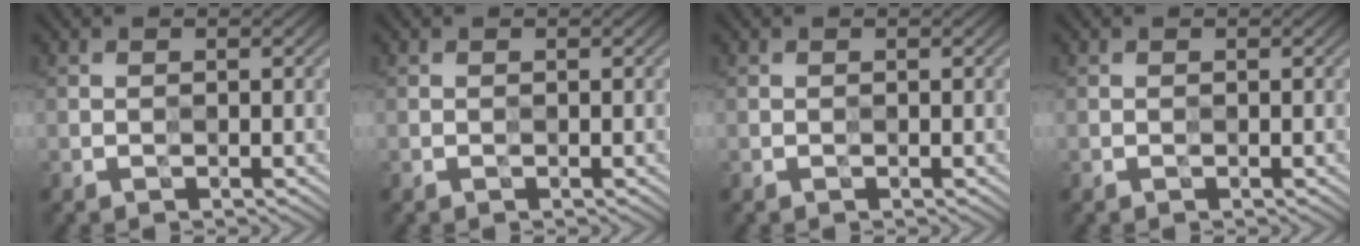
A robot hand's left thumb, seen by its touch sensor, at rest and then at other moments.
{"total": 0.0}
{"total": 0.0}
{"total": 0.0}